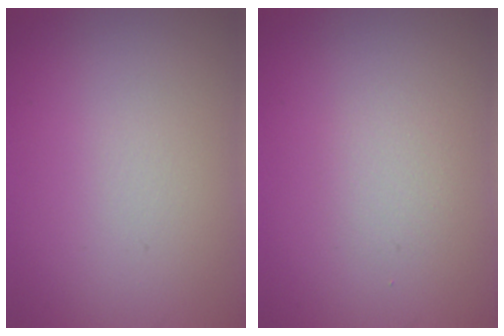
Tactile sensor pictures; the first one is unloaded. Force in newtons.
{"total": 1.3, "press": 1.3, "slide": 0.1}